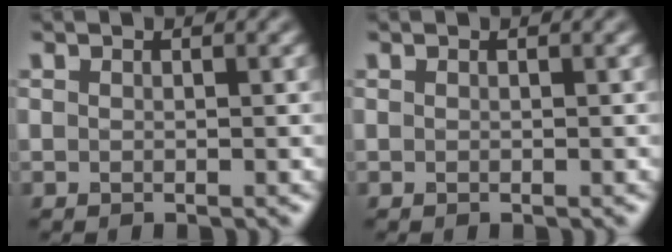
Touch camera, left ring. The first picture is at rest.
{"total": 0.0}